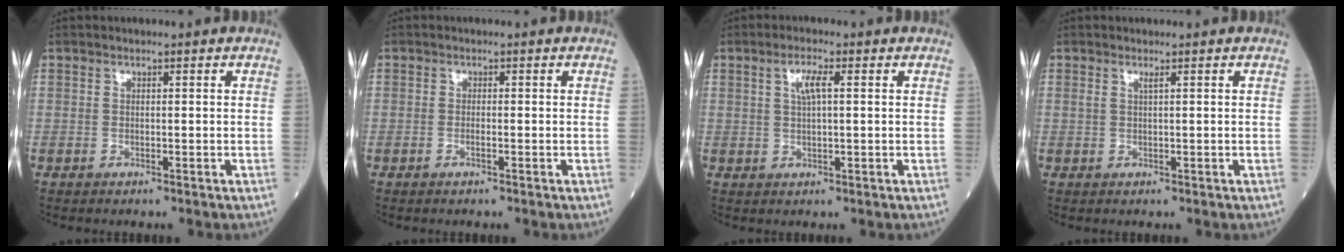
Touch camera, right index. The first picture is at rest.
{"total": 0.7, "force": [-0.4, 0.0, 0.6], "torque": [-0.014, 0.000, -0.006]}
{"total": 3.2, "force": [1.1, 0.7, 3.0], "torque": [-0.058, 0.006, 0.019]}
{"total": 0.8, "force": [0.4, -0.2, 0.7], "torque": [-0.020, 0.000, 0.010]}